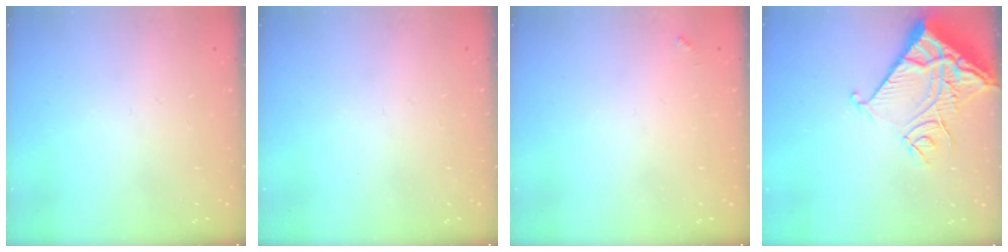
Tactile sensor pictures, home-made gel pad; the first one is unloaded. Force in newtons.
{"total": 0.0}
{"total": 3.5, "press": 3.5, "slide": 0.2}
{"total": 12.8, "press": 12.7, "slide": 1.7}